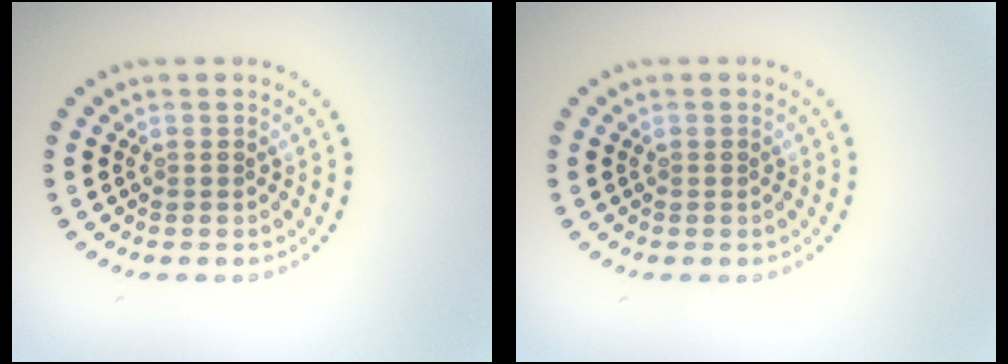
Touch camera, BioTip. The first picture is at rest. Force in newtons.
{"total": 0.0}